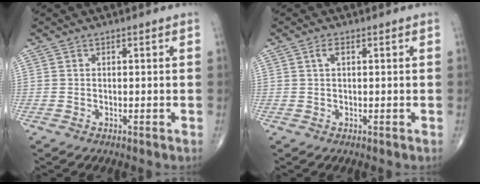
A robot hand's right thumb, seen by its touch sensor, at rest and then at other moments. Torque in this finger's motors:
{"motor_torque": [0.15, 0.60, 0.11, -0.05, 0.00]}